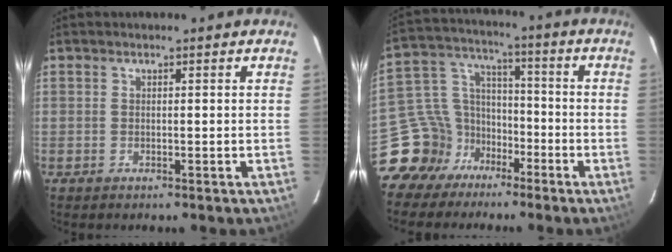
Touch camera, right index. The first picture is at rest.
{"total": 11.6, "force": [-8.0, 8.1, 1.9], "torque": [-0.057, 0.052, -0.144]}